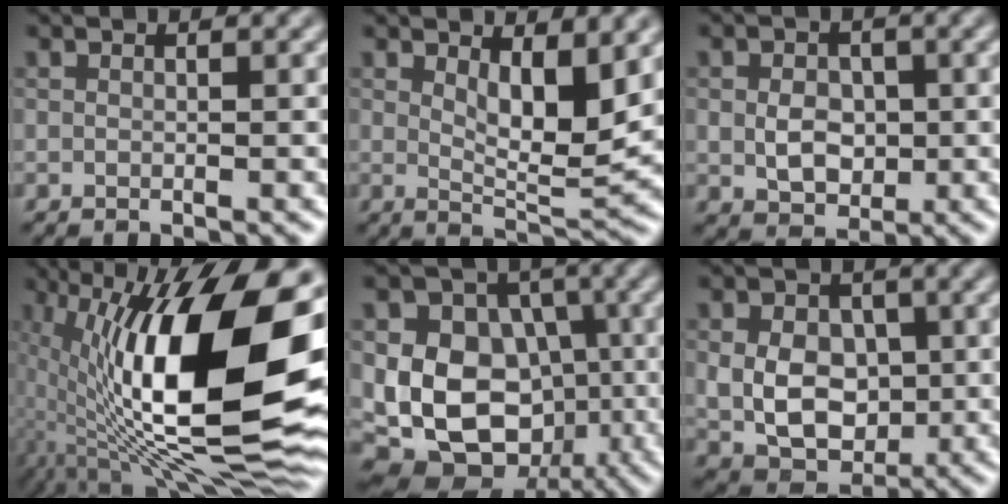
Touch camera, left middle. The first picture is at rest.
{"total": 5.4, "force": [1.8, 2.0, 4.6], "torque": [-0.077, -0.009, 0.034]}
{"total": 3.5, "force": [-0.1, 2.7, 2.2], "torque": [-0.043, -0.005, -0.004]}
{"total": 17.5, "force": [0.7, 7.1, 16.0], "torque": [-0.268, 0.002, 0.007]}
{"total": 13.5, "force": [-1.9, 11.1, 7.5], "torque": [-0.117, 0.009, -0.053]}
{"total": 6.6, "force": [0.0, 5.1, 4.3], "torque": [-0.067, -0.009, -0.001]}